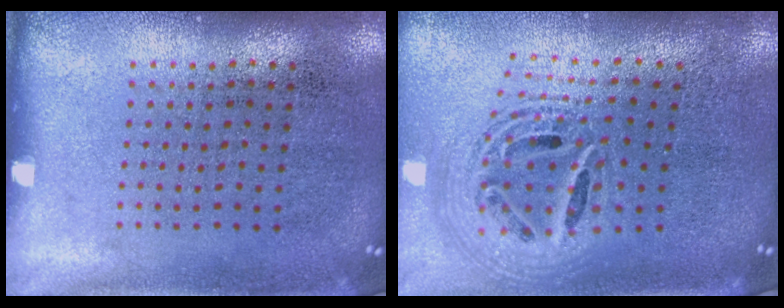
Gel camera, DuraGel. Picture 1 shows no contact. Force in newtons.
{"total": 2.4, "press": 1.8, "slide": 1.6}